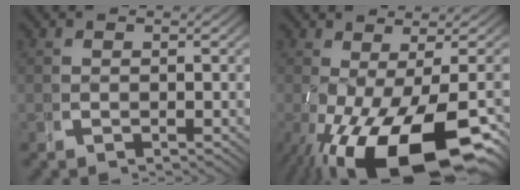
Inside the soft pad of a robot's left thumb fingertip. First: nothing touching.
{"total": 12.5, "force": [-4.2, 5.9, 10.2], "torque": [-0.189, -0.050, -0.028]}